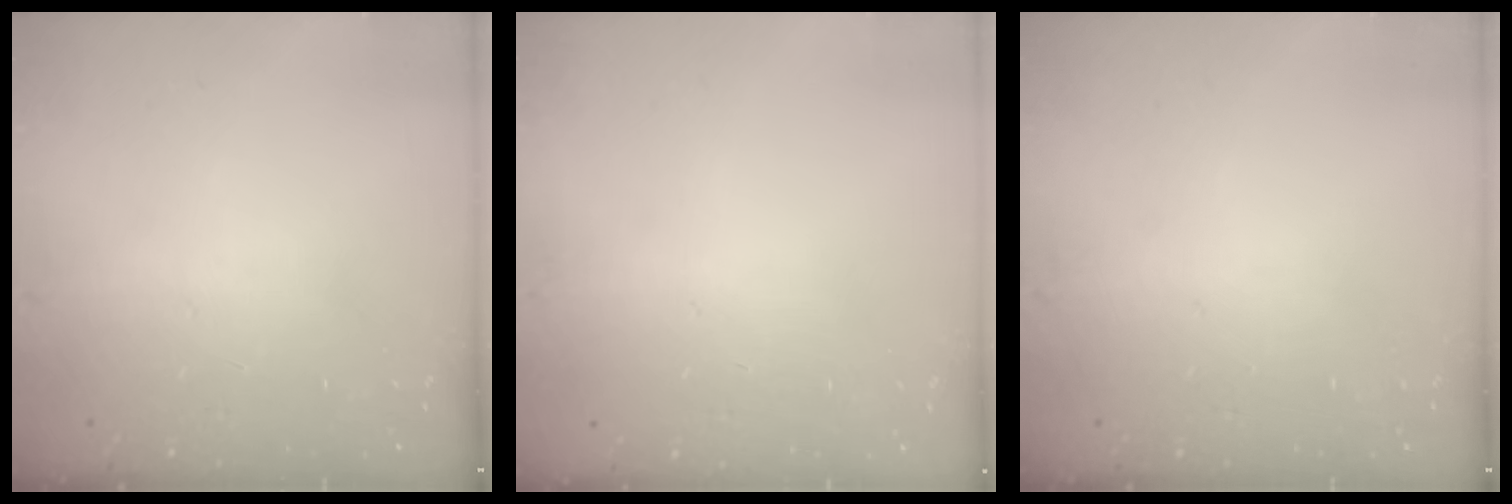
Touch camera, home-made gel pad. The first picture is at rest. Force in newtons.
{"total": 0.0}
{"total": 0.0}